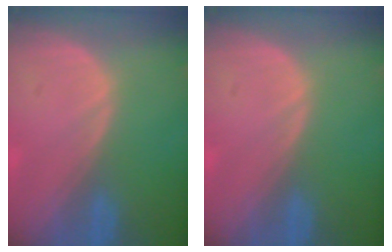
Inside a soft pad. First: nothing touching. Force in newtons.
{"total": 0.0}